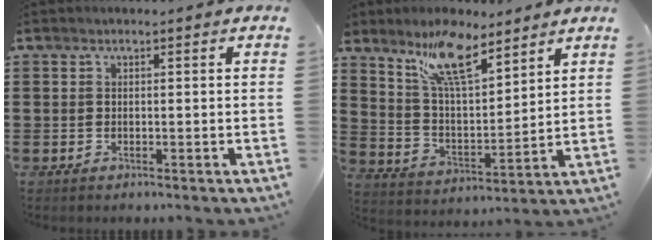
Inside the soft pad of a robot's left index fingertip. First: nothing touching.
{"total": 10.0, "force": [7.7, 2.9, 5.6], "torque": [-0.116, -0.027, 0.140]}